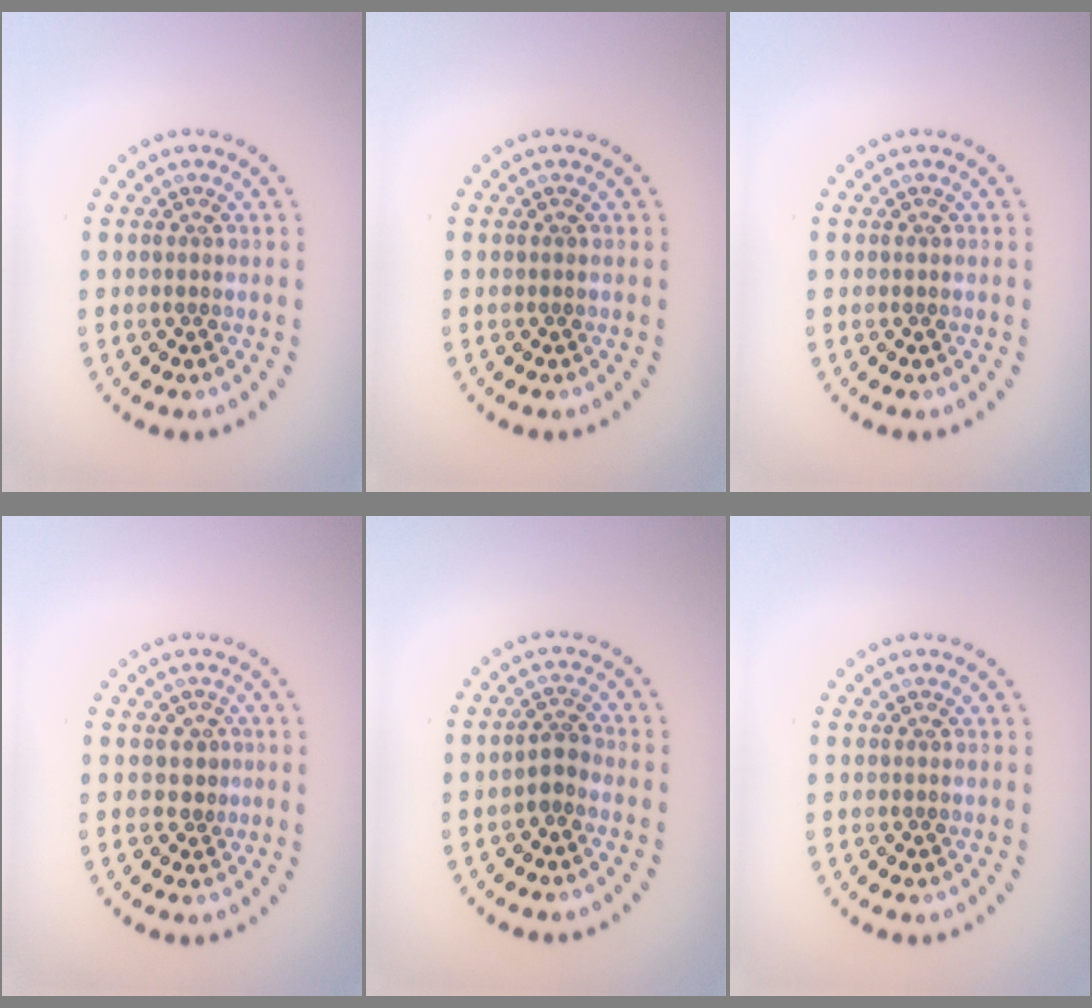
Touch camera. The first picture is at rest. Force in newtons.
{"total": 0.0}
{"total": 0.0}
{"total": 1.1, "press": 0.9, "slide": 0.7}
{"total": 1.7, "press": 1.4, "slide": 0.9}
{"total": 0.0}